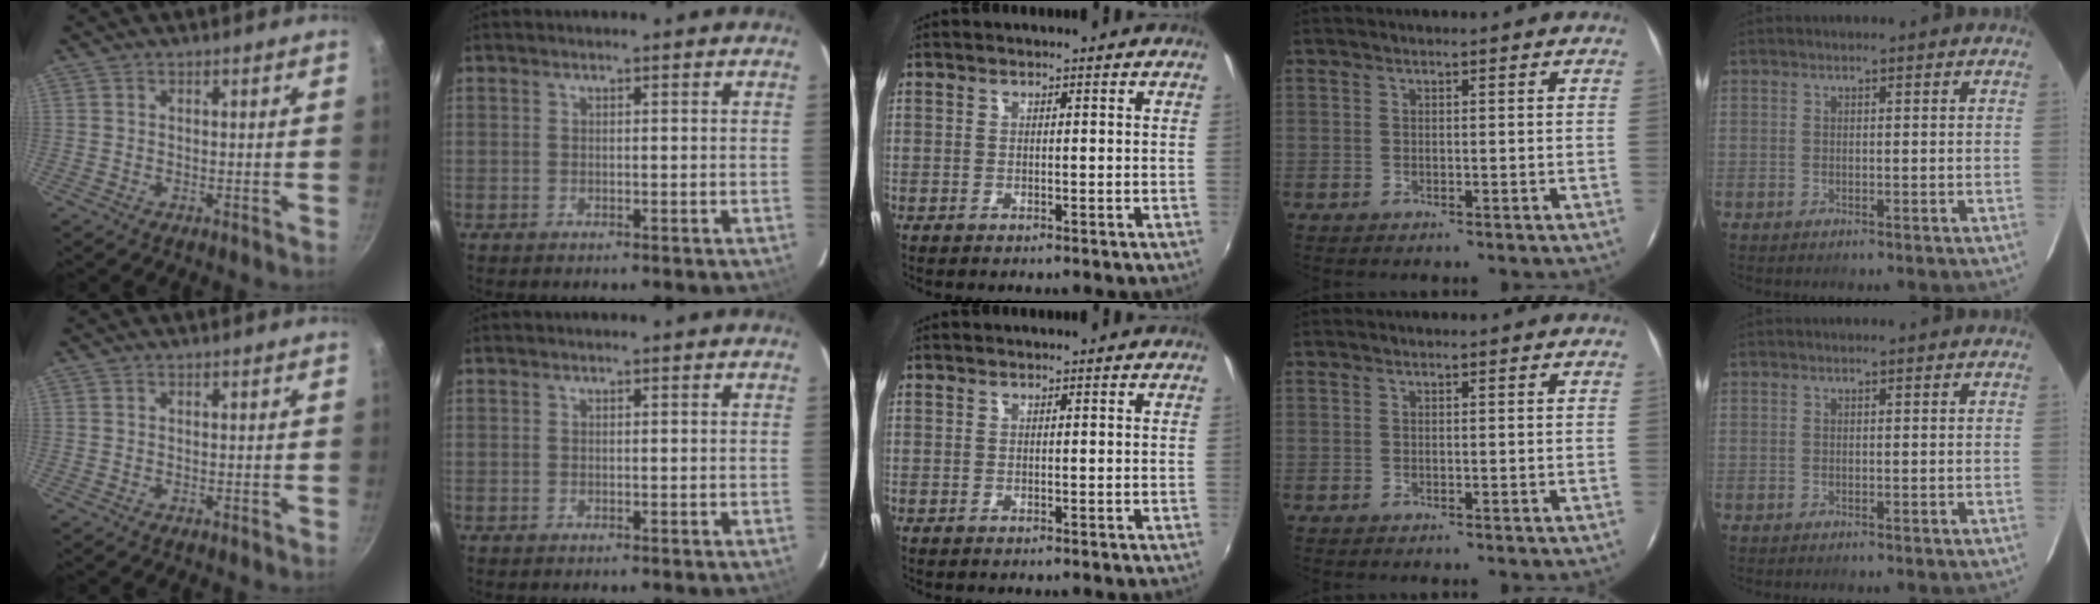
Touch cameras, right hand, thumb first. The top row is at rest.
{}